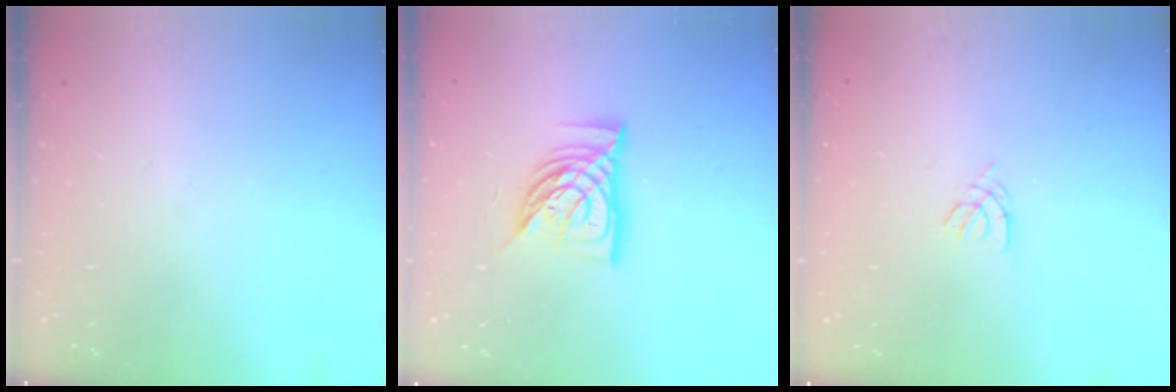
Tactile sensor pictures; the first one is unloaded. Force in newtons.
{"total": 11.6, "press": 11.5, "slide": 1.5}
{"total": 1.1, "press": 1.0, "slide": 0.3}